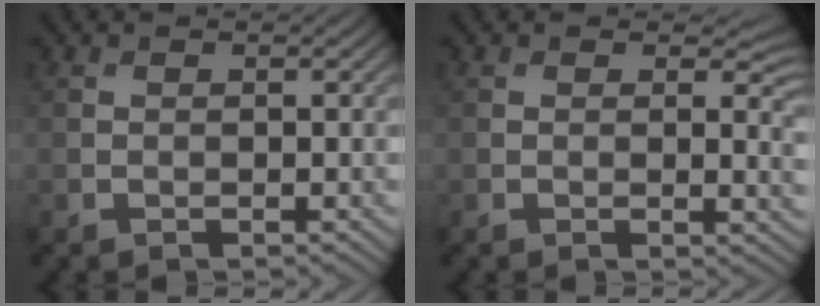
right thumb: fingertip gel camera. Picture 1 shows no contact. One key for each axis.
{"total": 3.3, "fx": 0.9, "fy": 1.5, "fz": 2.8, "tx": -0.036, "ty": -0.007, "tz": 0.012}